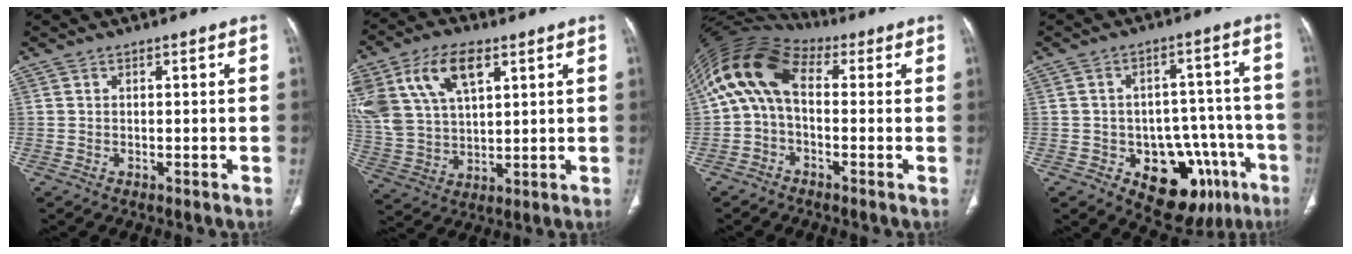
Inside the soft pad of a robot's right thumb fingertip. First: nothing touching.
{"total": 18.2, "force": [8.1, 10.4, 12.6], "torque": [-0.262, -0.005, 0.160]}
{"total": 11.7, "force": [1.3, 7.0, 9.3], "torque": [-0.177, 0.041, 0.008]}
{"total": 16.8, "force": [-7.6, 10.4, 10.8], "torque": [-0.093, 0.050, -0.090]}